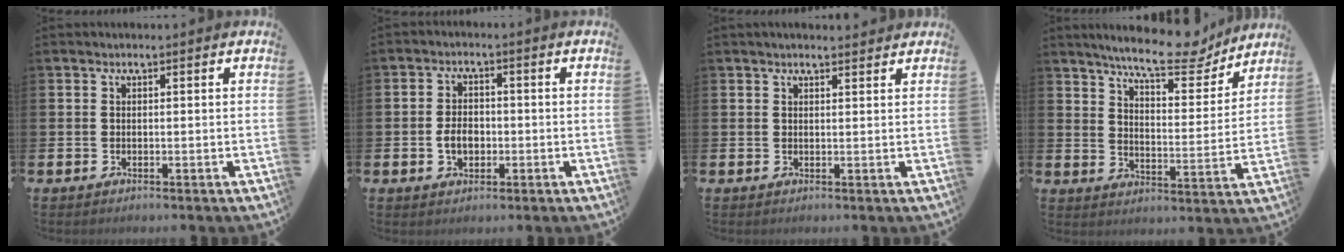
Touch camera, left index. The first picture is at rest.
{"total": 3.6, "force": [-0.8, 2.5, 2.5], "torque": [-0.031, 0.000, -0.021]}
{"total": 1.5, "force": [1.5, 0.1, 0.3], "torque": [0.003, -0.004, 0.025]}
{"total": 10.2, "force": [9.2, 2.0, 4.1], "torque": [-0.082, -0.055, 0.157]}